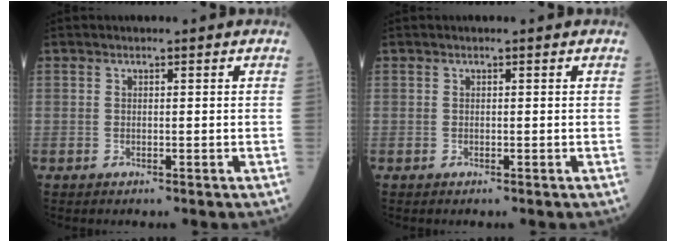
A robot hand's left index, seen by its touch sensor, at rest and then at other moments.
{"total": 0.0}